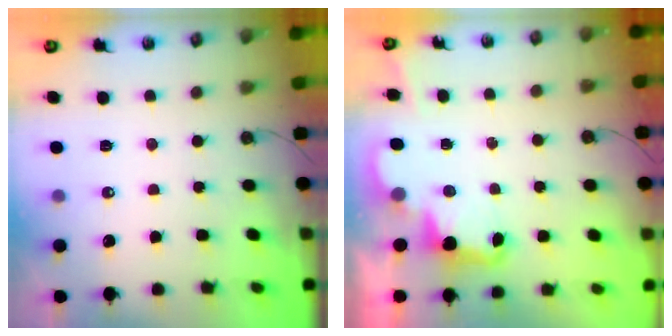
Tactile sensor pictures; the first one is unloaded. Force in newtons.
{"total": 3.4, "press": 3.3, "slide": 0.7}